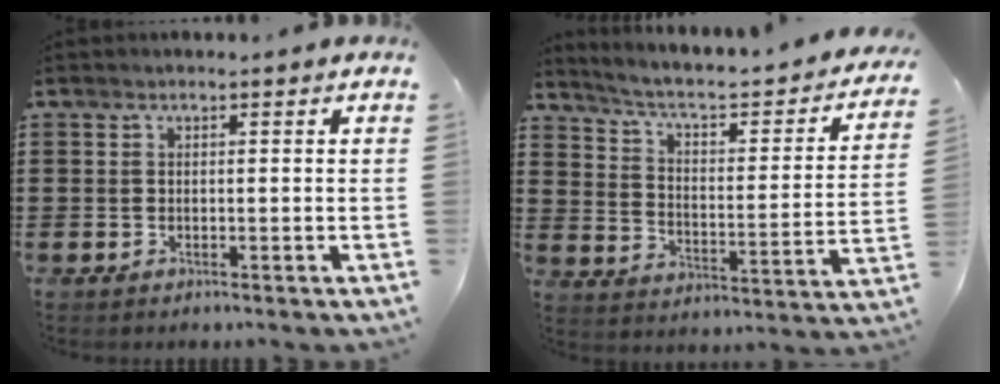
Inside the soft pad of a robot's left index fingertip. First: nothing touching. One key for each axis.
{"total": 3.3, "fx": 2.0, "fy": 1.0, "fz": 2.3, "tx": -0.060, "ty": -0.025, "tz": 0.021}